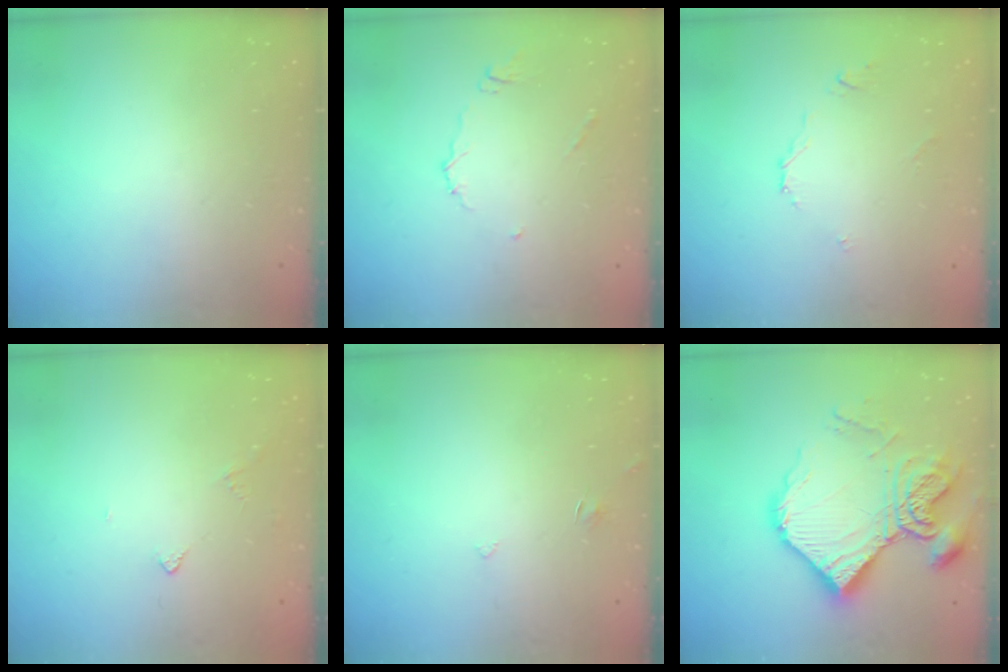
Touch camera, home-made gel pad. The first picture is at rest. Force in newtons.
{"total": 5.0, "press": 5.0, "slide": 0.4}
{"total": 3.8, "press": 3.8, "slide": 0.4}
{"total": 2.9, "press": 2.9, "slide": 0.5}
{"total": 2.5, "press": 2.5, "slide": 0.3}
{"total": 21.2, "press": 21.1, "slide": 2.2}